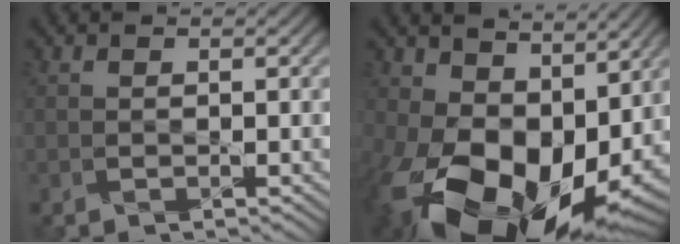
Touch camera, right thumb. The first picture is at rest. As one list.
[{"total": 18.3, "force": [-1.1, 12.5, 13.4], "torque": [-0.271, -0.049, 0.016]}]